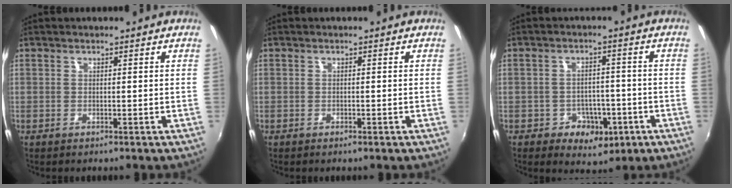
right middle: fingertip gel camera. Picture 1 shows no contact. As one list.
[{"total": 0.7, "force": [-0.5, 0.2, 0.4], "torque": [-0.007, -0.001, -0.009]}, {"total": 7.4, "force": [-3.3, 5.8, 3.3], "torque": [-0.065, 0.011, -0.029]}]